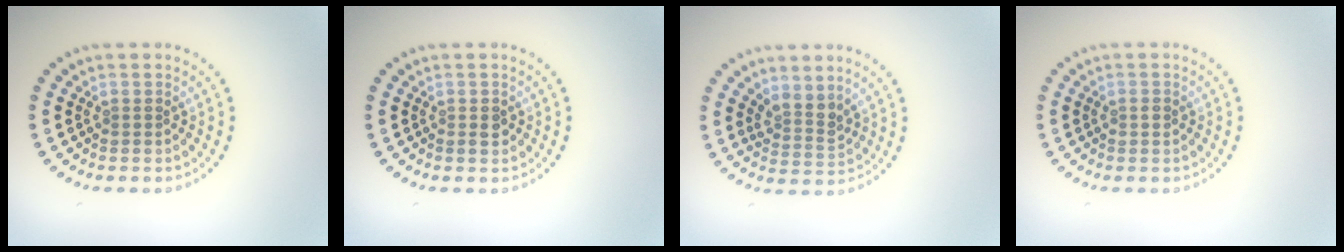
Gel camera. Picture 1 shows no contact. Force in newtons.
{"total": 1.3, "press": 1.2, "slide": 0.4}
{"total": 2.4, "press": 1.8, "slide": 1.6}
{"total": 1.1, "press": 1.0, "slide": 0.3}